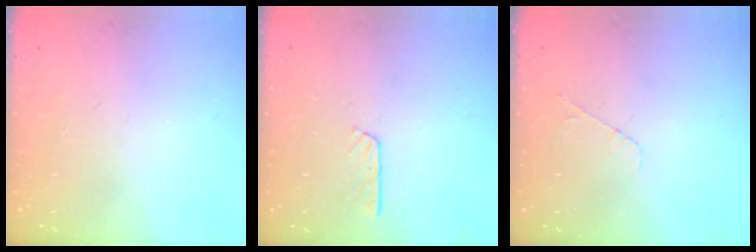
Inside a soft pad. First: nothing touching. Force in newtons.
{"total": 3.1, "press": 3.1, "slide": 0.3}
{"total": 4.0, "press": 4.0, "slide": 0.6}